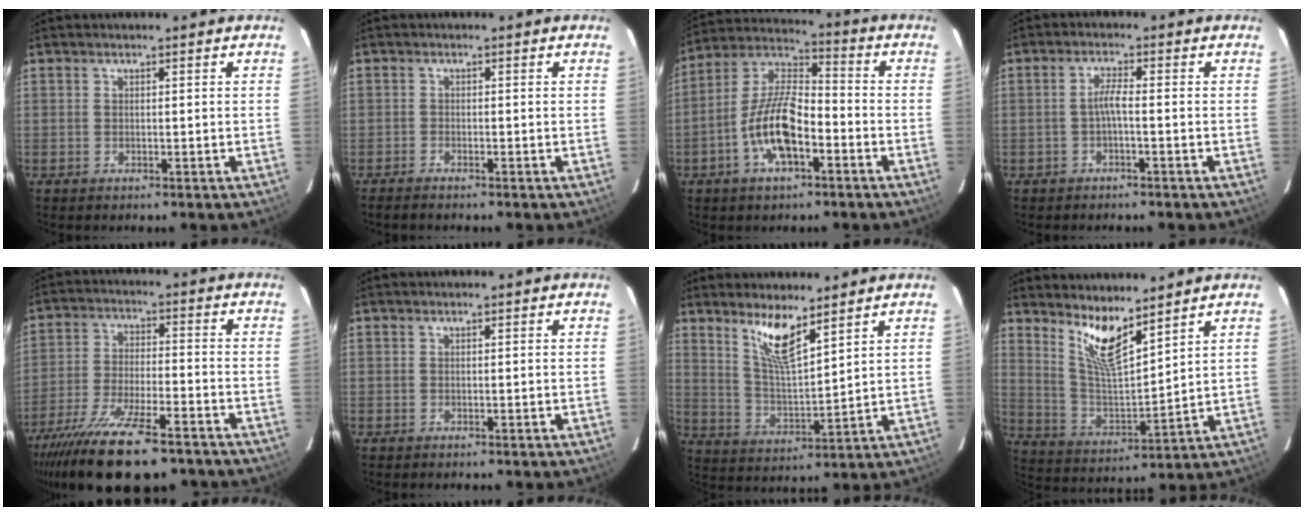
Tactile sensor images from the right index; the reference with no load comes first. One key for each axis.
{"total": 1.8, "fx": -1.7, "fy": 0.3, "fz": 0.6, "tx": -0.025, "ty": -0.006, "tz": -0.032}
{"total": 12.9, "fx": -5.0, "fy": 5.2, "fz": 10.7, "tx": -0.223, "ty": 0.005, "tz": -0.095}
{"total": 2.3, "fx": -0.9, "fy": 0.0, "fz": 2.1, "tx": -0.043, "ty": 0.004, "tz": -0.017}
{"total": 21.1, "fx": -16.1, "fy": 5.6, "fz": 12.4, "tx": -0.248, "ty": -0.052, "tz": -0.268}
{"total": 0.0}
{"total": 8.7, "fx": 6.2, "fy": 1.5, "fz": 6.0, "tx": -0.110, "ty": -0.009, "tz": 0.127}
{"total": 9.9, "fx": 7.3, "fy": 1.8, "fz": 6.4, "tx": -0.124, "ty": -0.016, "tz": 0.150}